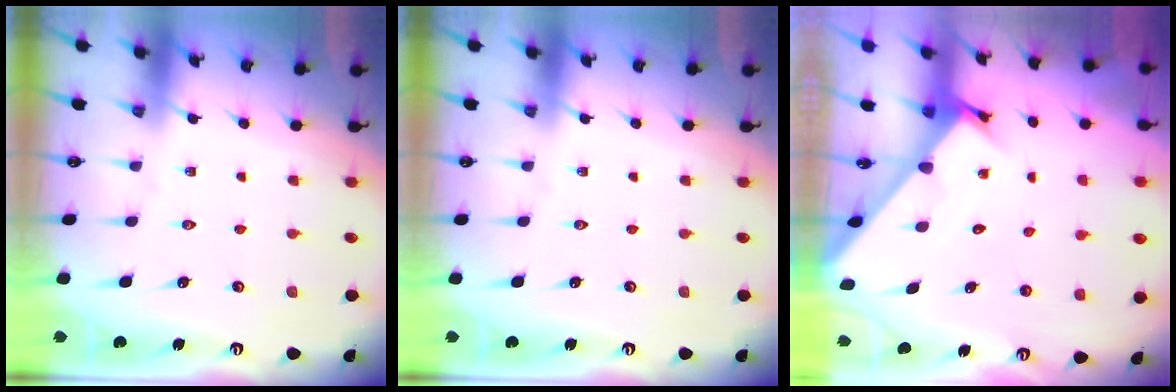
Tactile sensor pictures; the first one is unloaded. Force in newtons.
{"total": 0.0}
{"total": 2.3, "press": 2.3, "slide": 0.2}